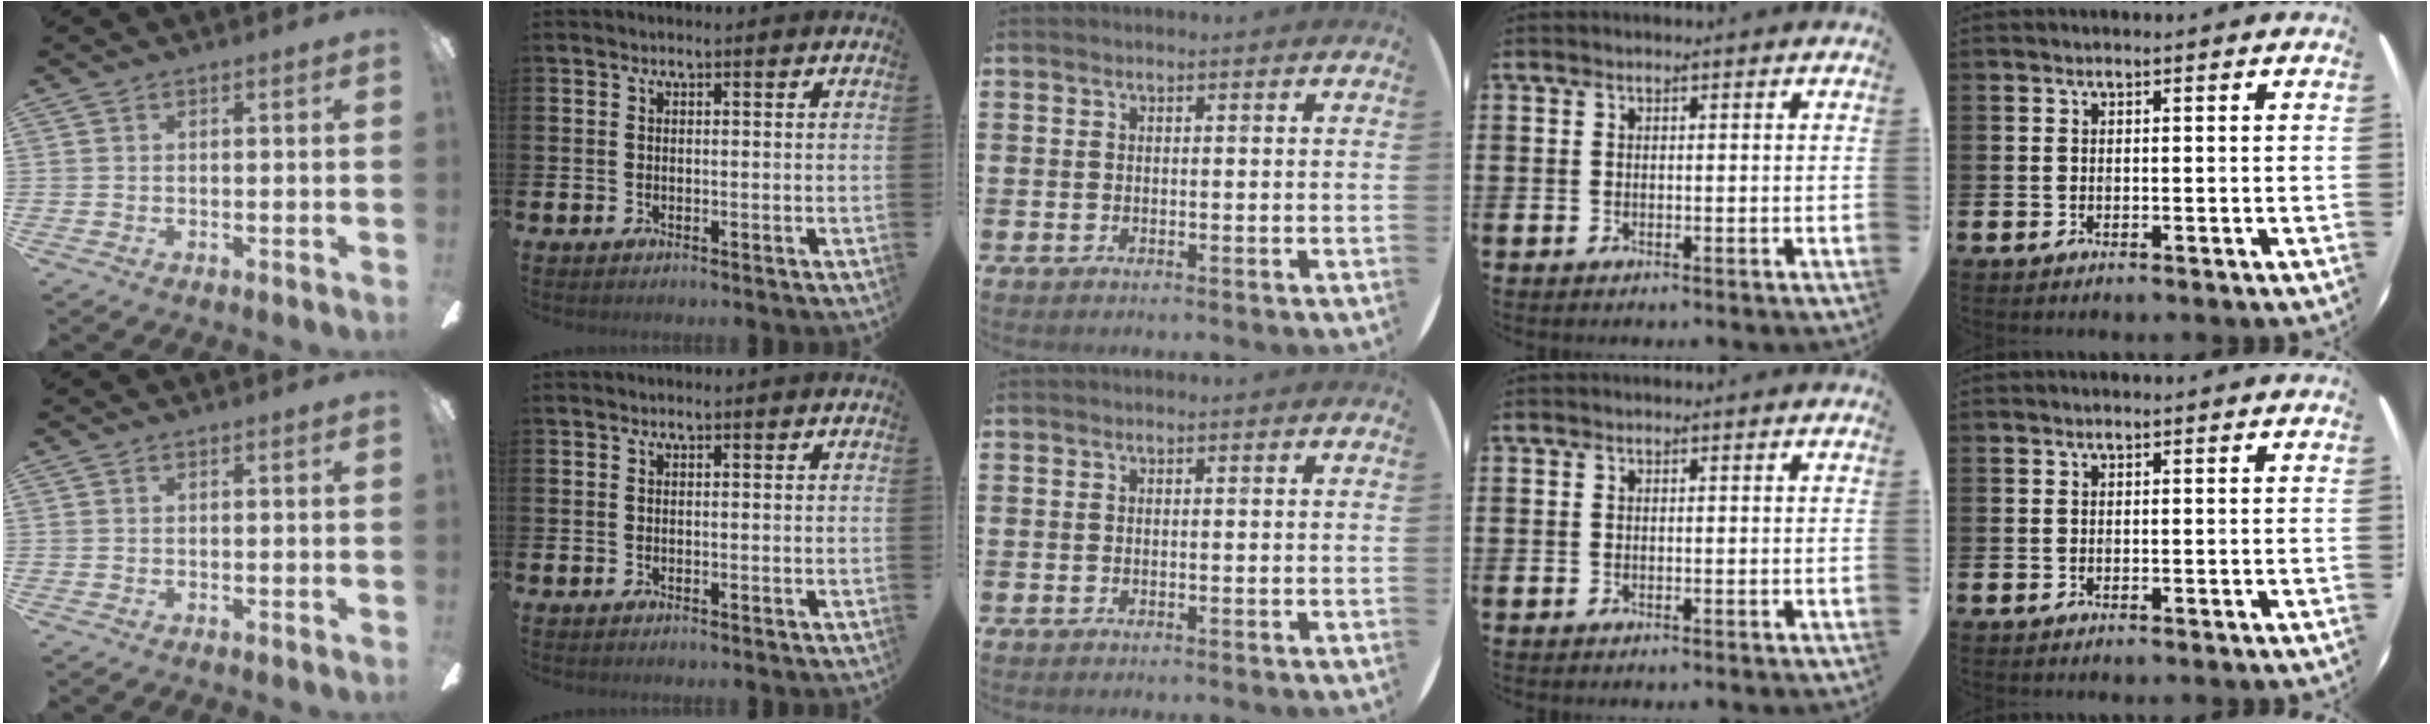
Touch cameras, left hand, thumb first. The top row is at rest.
{}